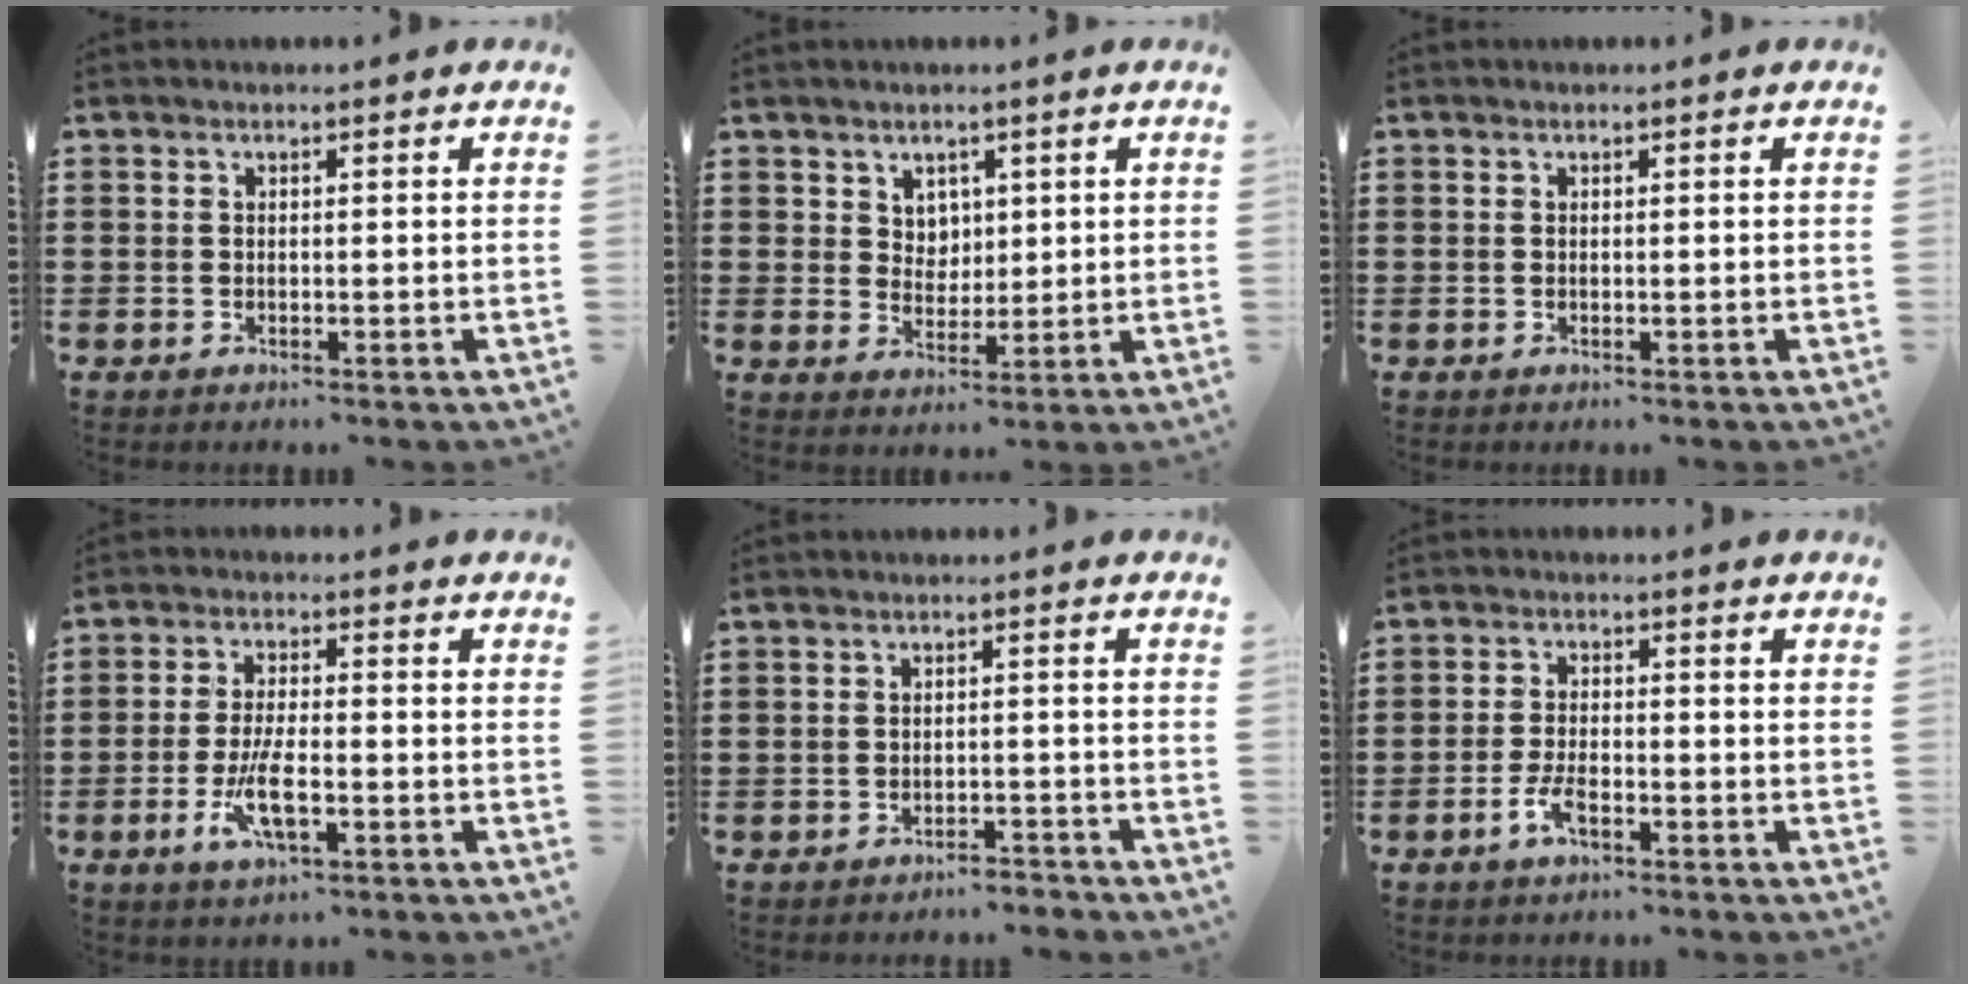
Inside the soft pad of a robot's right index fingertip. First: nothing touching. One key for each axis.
{"total": 3.8, "fx": 2.2, "fy": 3.1, "fz": 0.6, "tx": -0.025, "ty": 0.010, "tz": 0.041}
{"total": 0.0}
{"total": 6.5, "fx": -2.3, "fy": 1.9, "fz": 5.8, "tx": -0.129, "ty": -0.013, "tz": -0.046}
{"total": 2.3, "fx": -2.2, "fy": 0.2, "fz": 0.2, "tx": -0.010, "ty": 0.001, "tz": -0.047}
{"total": 2.8, "fx": -1.6, "fy": 0.8, "fz": 2.1, "tx": -0.051, "ty": -0.004, "tz": -0.033}